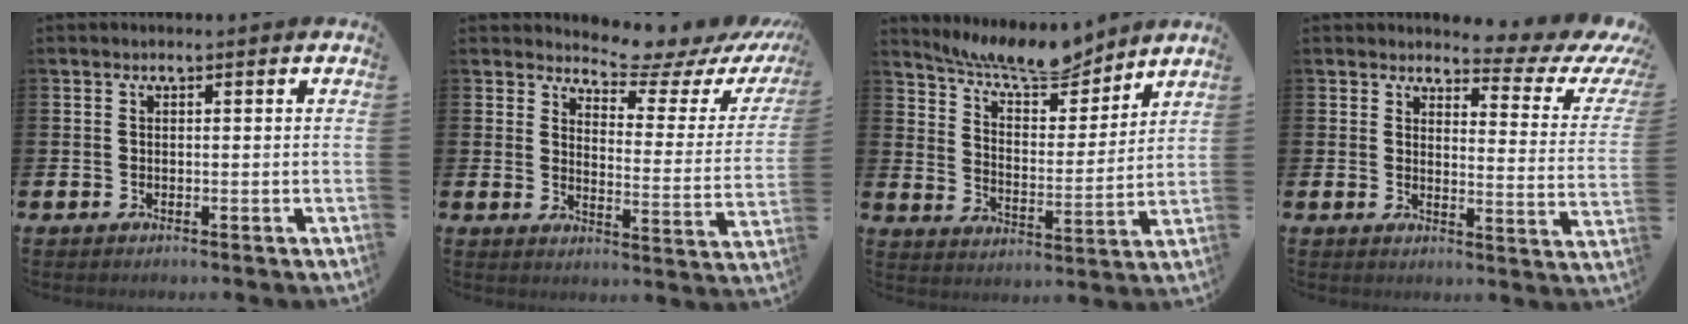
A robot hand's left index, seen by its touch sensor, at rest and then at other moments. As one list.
[{"total": 6.3, "force": [6.0, 1.3, 1.2], "torque": [-0.032, -0.058, 0.097]}, {"total": 9.5, "force": [9.0, 1.5, 2.6], "torque": [-0.067, -0.064, 0.160]}, {"total": 3.4, "force": [2.7, 1.4, 1.4], "torque": [-0.013, -0.036, 0.030]}]